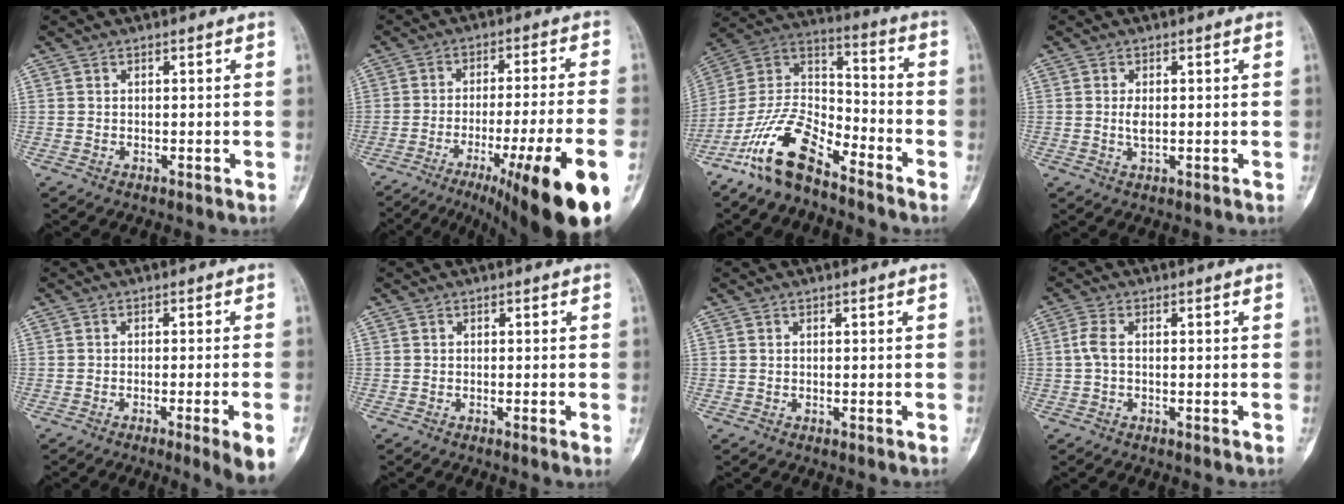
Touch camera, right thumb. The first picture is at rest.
{"total": 22.8, "force": [-11.3, 2.3, 19.6], "torque": [-0.239, 0.023, -0.168]}
{"total": 14.4, "force": [-10.5, 5.4, 8.4], "torque": [-0.149, 0.082, -0.207]}
{"total": 2.1, "force": [0.1, 0.9, 1.8], "torque": [-0.033, -0.002, 0.002]}
{"total": 6.5, "force": [-3.3, -0.5, 5.6], "torque": [-0.080, -0.003, -0.049]}
{"total": 1.1, "force": [-0.3, -0.1, 1.1], "torque": [-0.021, -0.004, -0.005]}
{"total": 0.0}
{"total": 2.8, "force": [0.0, 1.2, 2.5], "torque": [-0.066, 0.002, -0.003]}